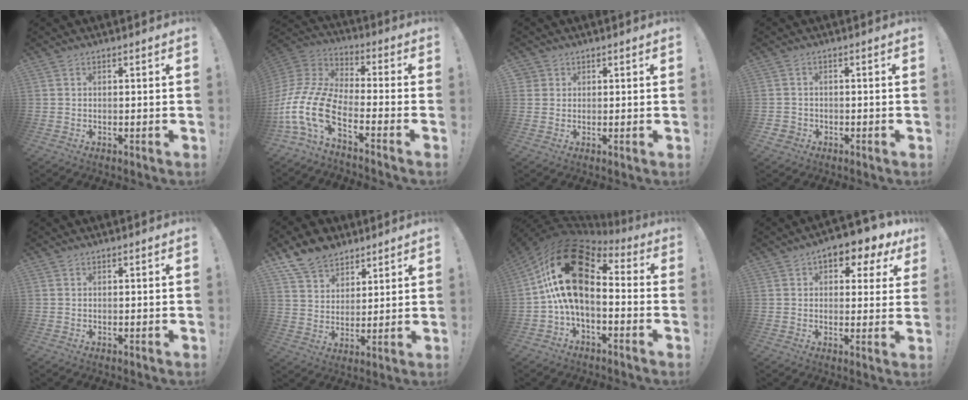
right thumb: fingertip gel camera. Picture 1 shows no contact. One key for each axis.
{"total": 17.0, "fx": -7.7, "fy": 8.4, "fz": 12.7, "tx": -0.276, "ty": 0.027, "tz": -0.134}
{"total": 2.1, "fx": 1.0, "fy": 1.8, "fz": 0.3, "tx": -0.003, "ty": -0.004, "tz": 0.017}
{"total": 2.1, "fx": -1.0, "fy": 1.7, "fz": 0.7, "tx": -0.012, "ty": 0.003, "tz": -0.017}
{"total": 0.0}
{"total": 11.0, "fx": 8.4, "fy": 6.4, "fz": 2.8, "tx": -0.055, "ty": -0.057, "tz": 0.166}
{"total": 21.1, "fx": 3.8, "fy": 11.6, "fz": 17.3, "tx": -0.352, "ty": -0.008, "tz": 0.075}
{"total": 7.2, "fx": 3.9, "fy": 3.8, "fz": 4.7, "tx": -0.058, "ty": -0.022, "tz": 0.067}